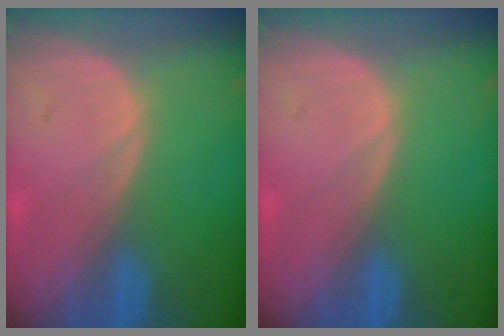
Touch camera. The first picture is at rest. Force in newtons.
{"total": 0.0}